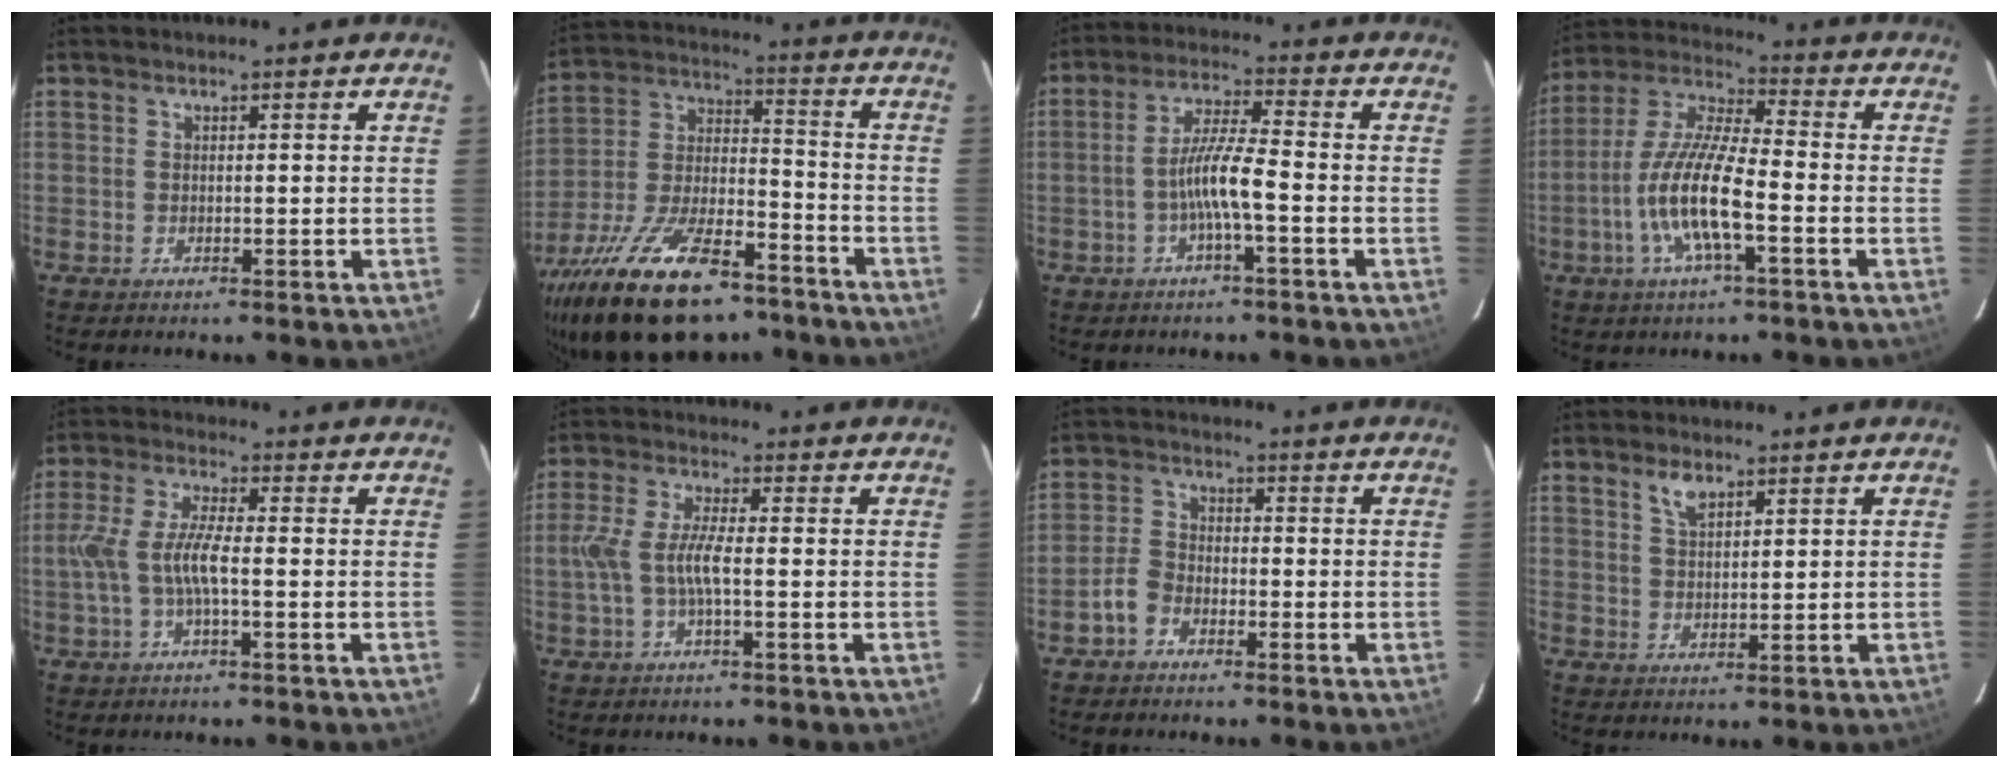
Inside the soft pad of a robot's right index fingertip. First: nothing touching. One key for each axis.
{"total": 26.1, "fx": -17.8, "fy": 10.4, "fz": 16.0, "tx": -0.312, "ty": -0.020, "tz": -0.284}
{"total": 6.4, "fx": -2.3, "fy": 0.0, "fz": 6.0, "tx": -0.124, "ty": 0.009, "tz": -0.042}
{"total": 12.9, "fx": -4.3, "fy": 2.4, "fz": 12.0, "tx": -0.248, "ty": -0.004, "tz": -0.086}
{"total": 7.2, "fx": -1.4, "fy": 1.3, "fz": 7.0, "tx": -0.150, "ty": 0.003, "tz": -0.024}
{"total": 6.3, "fx": -1.2, "fy": 0.9, "fz": 6.1, "tx": -0.130, "ty": 0.001, "tz": -0.021}
{"total": 4.0, "fx": -2.5, "fy": 2.6, "fz": 1.8, "tx": -0.040, "ty": 0.015, "tz": -0.048}
{"total": 3.2, "fx": 2.2, "fy": 1.3, "fz": 1.9, "tx": -0.035, "ty": 0.004, "tz": 0.041}